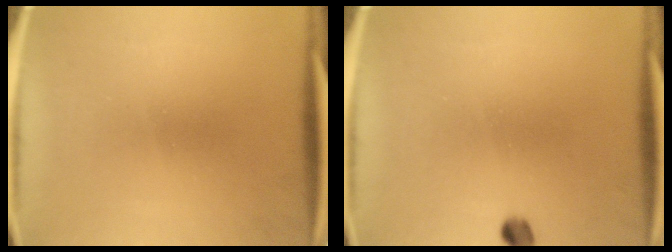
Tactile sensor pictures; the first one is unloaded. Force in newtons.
{"total": 2.0}